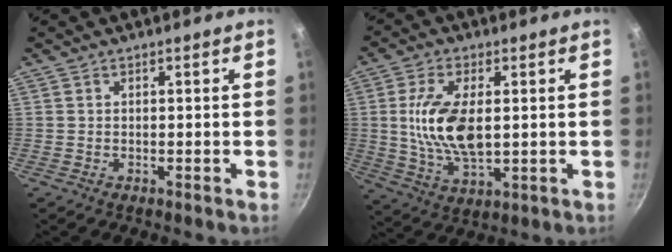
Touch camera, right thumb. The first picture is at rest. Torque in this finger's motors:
{"motor_torque": [0.09, 0.34, 1.44, 0.31, 0.06]}